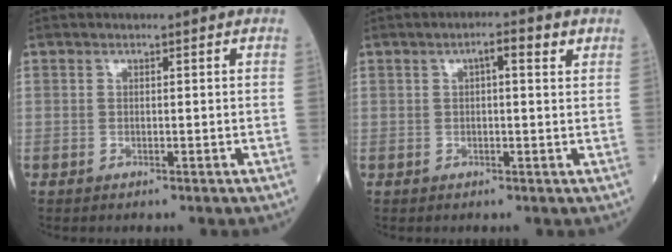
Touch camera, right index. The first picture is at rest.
{"total": 3.5, "force": [1.5, 0.7, 3.1], "torque": [-0.049, 0.012, 0.020]}